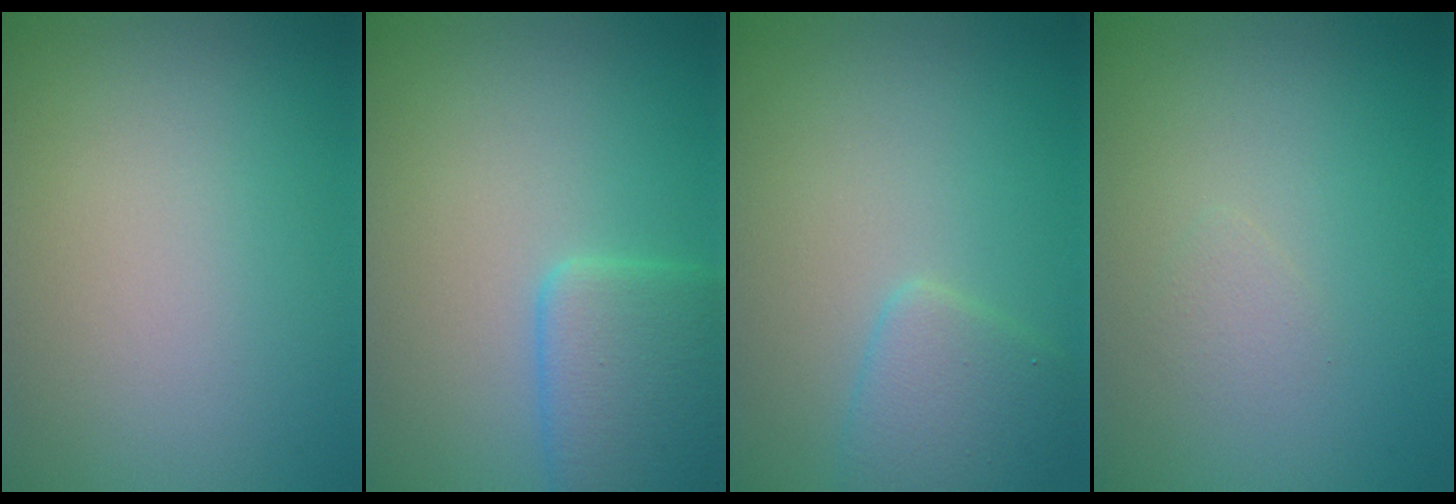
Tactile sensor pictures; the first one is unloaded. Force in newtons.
{"total": 4.4, "press": 4.4, "slide": 0.2}
{"total": 2.8, "press": 2.8, "slide": 0.1}
{"total": 0.8, "press": 0.8, "slide": 0.0}